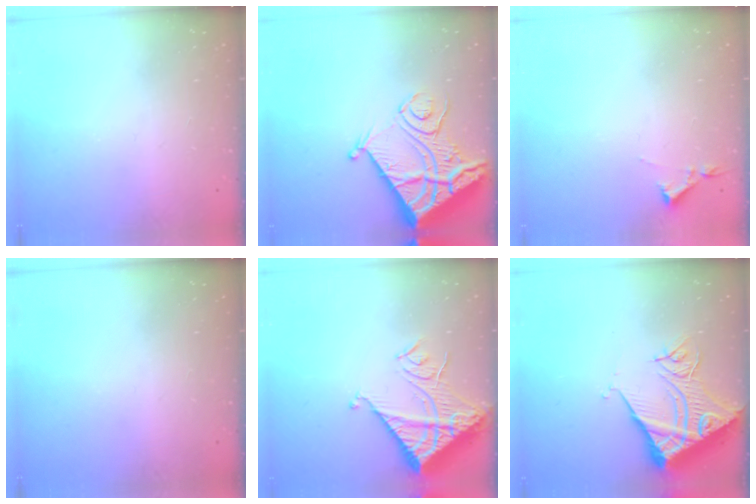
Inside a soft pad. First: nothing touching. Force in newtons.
{"total": 17.7, "press": 17.5, "slide": 2.3}
{"total": 2.9, "press": 2.9, "slide": 0.5}
{"total": 0.0}
{"total": 14.3, "press": 14.2, "slide": 1.6}
{"total": 13.1, "press": 13.0, "slide": 1.7}